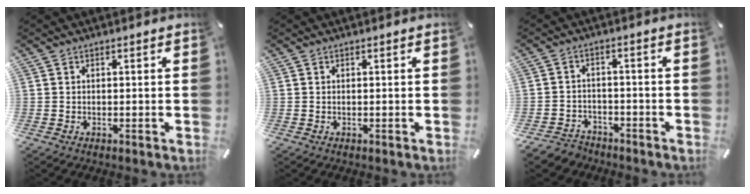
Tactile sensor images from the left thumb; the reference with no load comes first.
{"total": 0.0}
{"total": 4.4, "force": [-3.5, 2.5, 0.8], "torque": [-0.023, 0.018, -0.073]}